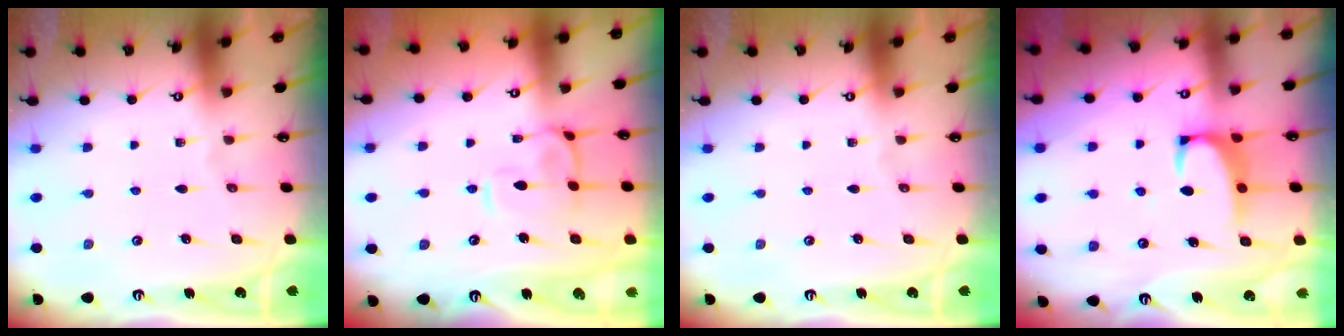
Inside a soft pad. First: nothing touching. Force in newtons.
{"total": 3.7, "press": 3.5, "slide": 1.1}
{"total": 0.0}
{"total": 2.5, "press": 2.4, "slide": 0.8}